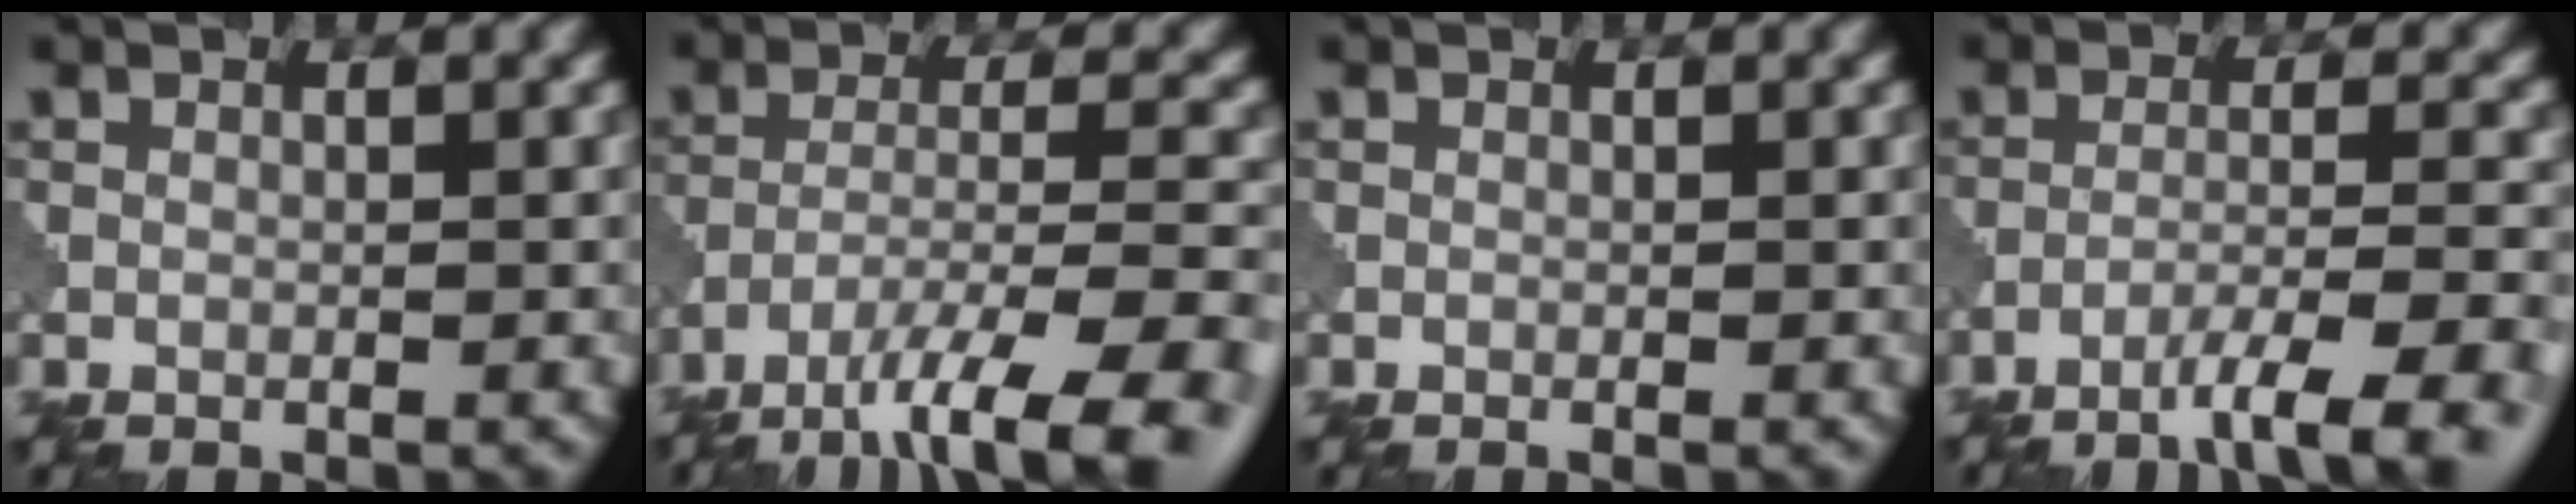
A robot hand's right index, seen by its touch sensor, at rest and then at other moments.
{"total": 11.3, "force": [-8.0, 2.7, 7.5], "torque": [-0.131, -0.008, -0.120]}
{"total": 0.0}
{"total": 7.3, "force": [-4.8, 1.2, 5.4], "torque": [-0.079, 0.006, -0.072]}